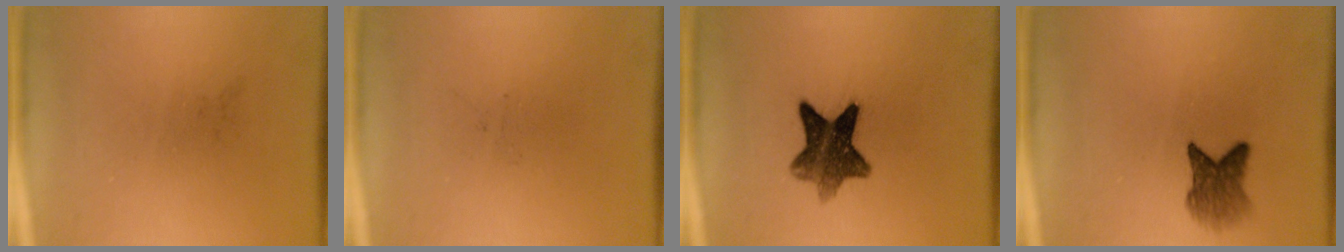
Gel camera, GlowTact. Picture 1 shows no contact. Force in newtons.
{"total": 0.0}
{"total": 8.7}
{"total": 4.3}